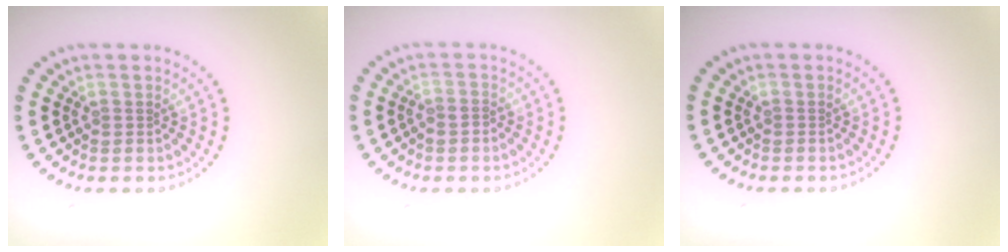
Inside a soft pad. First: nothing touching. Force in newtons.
{"total": 1.0, "press": 0.7, "slide": 0.7}
{"total": 0.0}